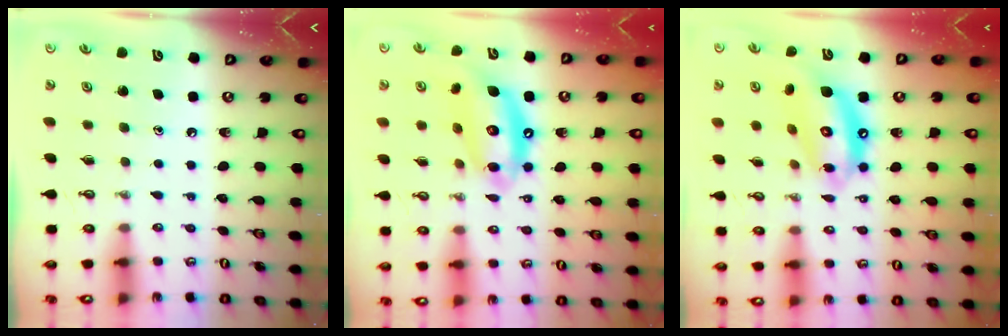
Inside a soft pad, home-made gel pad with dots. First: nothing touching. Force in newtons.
{"total": 13.5, "press": 13.4, "slide": 1.1}
{"total": 13.5, "press": 13.4, "slide": 0.9}